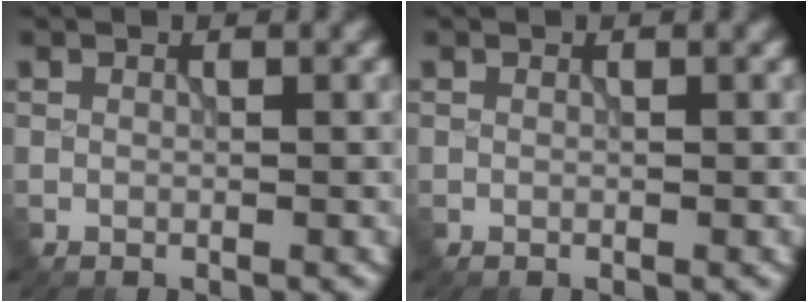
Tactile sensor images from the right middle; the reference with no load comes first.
{"total": 0.0}